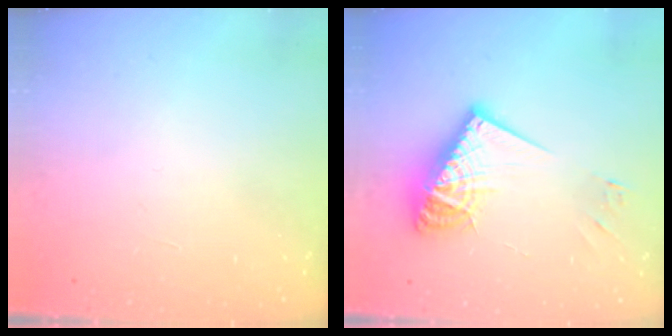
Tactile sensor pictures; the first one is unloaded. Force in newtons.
{"total": 15.6, "press": 15.5, "slide": 1.8}